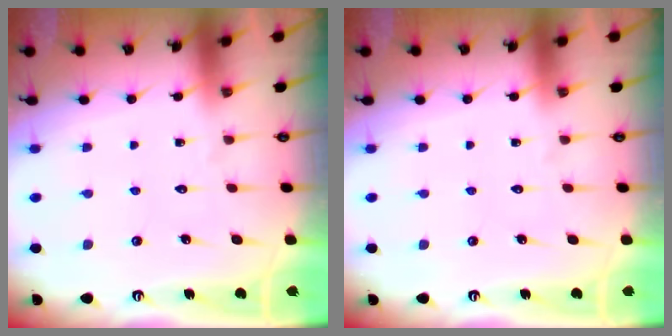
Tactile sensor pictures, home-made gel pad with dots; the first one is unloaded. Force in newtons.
{"total": 0.0}